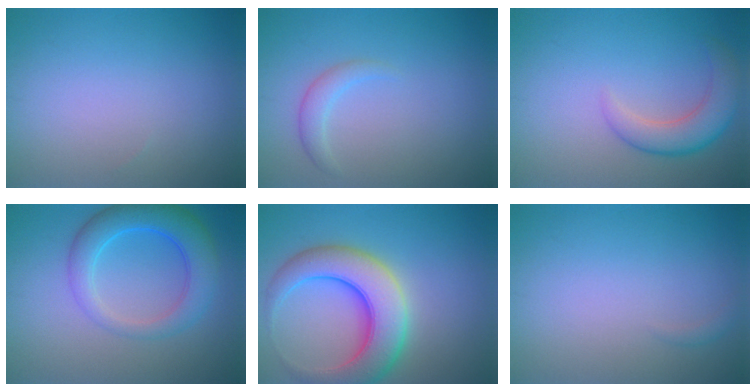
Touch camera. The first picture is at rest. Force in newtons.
{"total": 1.5, "press": 1.5, "slide": 0.2}
{"total": 4.0, "press": 3.9, "slide": 0.3}
{"total": 5.4, "press": 5.4, "slide": 0.2}
{"total": 8.3, "press": 8.3, "slide": 0.3}
{"total": 0.5, "press": 0.5, "slide": 0.0}